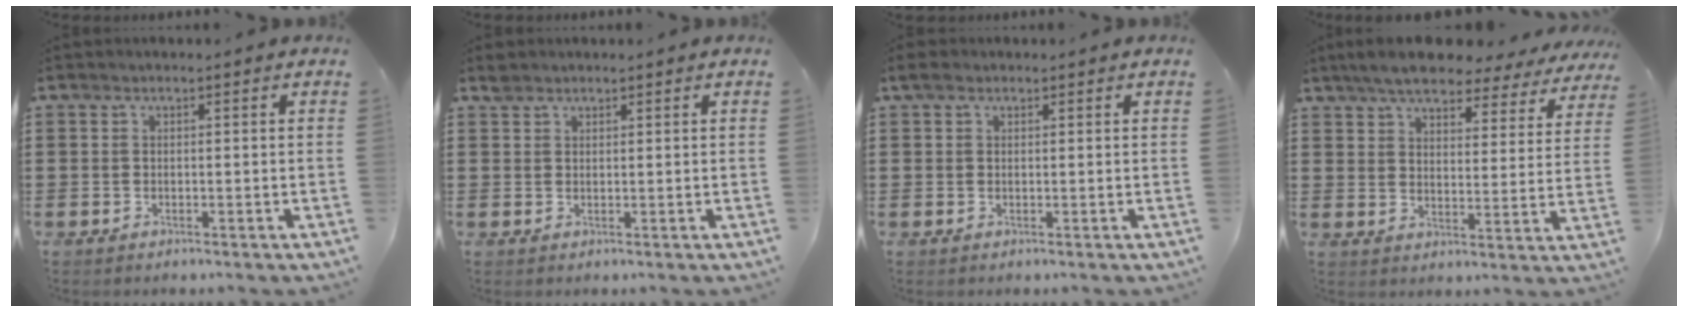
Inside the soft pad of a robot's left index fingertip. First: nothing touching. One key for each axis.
{"total": 1.5, "fx": 1.4, "fy": 0.6, "fz": 0.2, "tx": -0.007, "ty": 0.002, "tz": 0.028}
{"total": 1.6, "fx": 0.6, "fy": 1.1, "fz": 1.0, "tx": -0.022, "ty": 0.007, "tz": 0.011}
{"total": 6.8, "fx": 6.2, "fy": 1.1, "fz": 2.4, "tx": -0.067, "ty": -0.027, "tz": 0.108}